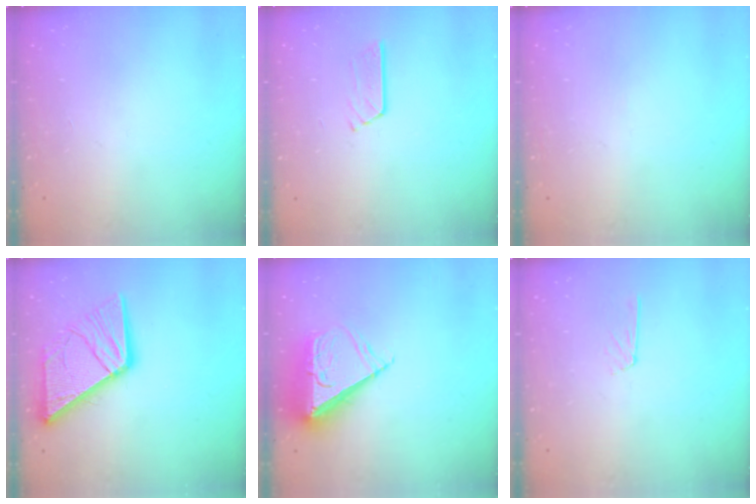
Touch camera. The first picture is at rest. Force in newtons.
{"total": 4.6, "press": 4.6, "slide": 0.4}
{"total": 2.7, "press": 2.6, "slide": 0.5}
{"total": 15.2, "press": 15.1, "slide": 1.5}
{"total": 10.0, "press": 10.0, "slide": 0.8}
{"total": 3.8, "press": 3.8, "slide": 0.3}